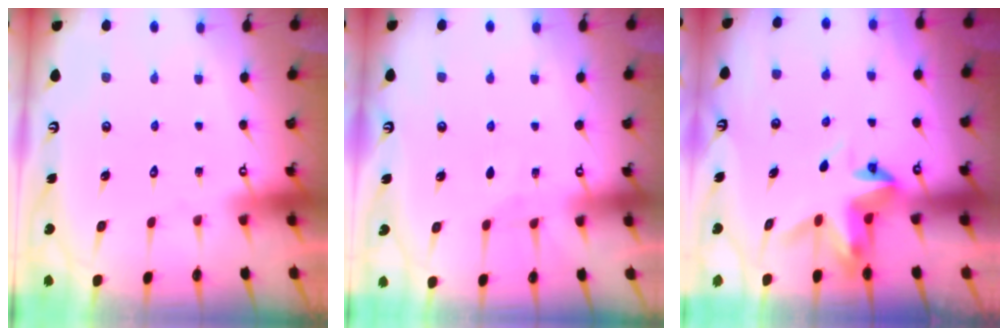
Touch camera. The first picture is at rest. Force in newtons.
{"total": 3.7, "press": 3.7, "slide": 0.4}
{"total": 4.7, "press": 4.7, "slide": 0.2}